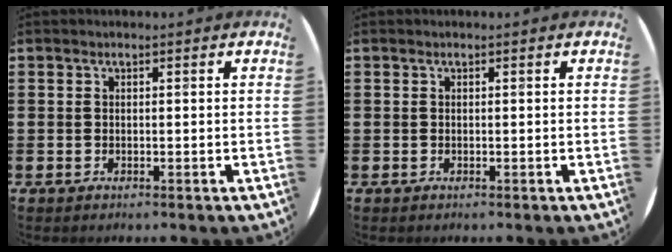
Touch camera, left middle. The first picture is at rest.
{"total": 0.0}